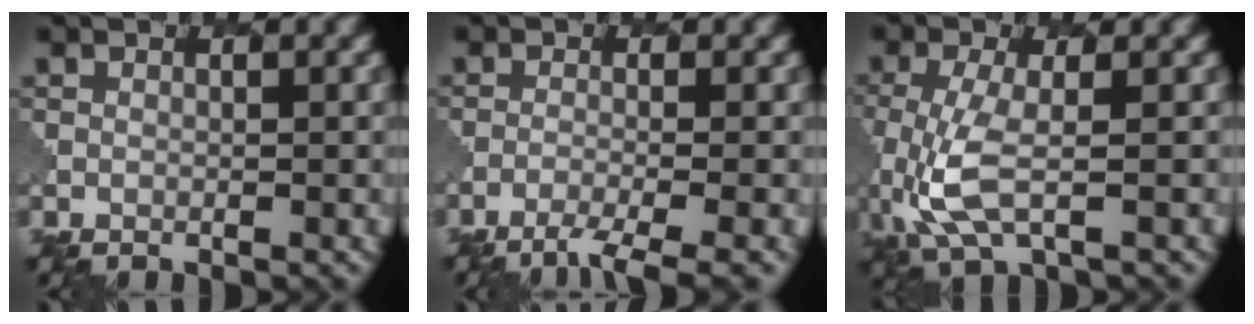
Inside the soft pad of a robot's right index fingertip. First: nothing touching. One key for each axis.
{"total": 3.3, "fx": -2.2, "fy": 0.6, "fz": 2.4, "tx": -0.038, "ty": -0.002, "tz": -0.047}
{"total": 4.5, "fx": -0.9, "fy": 1.7, "fz": 4.0, "tx": -0.109, "ty": -0.013, "tz": -0.021}